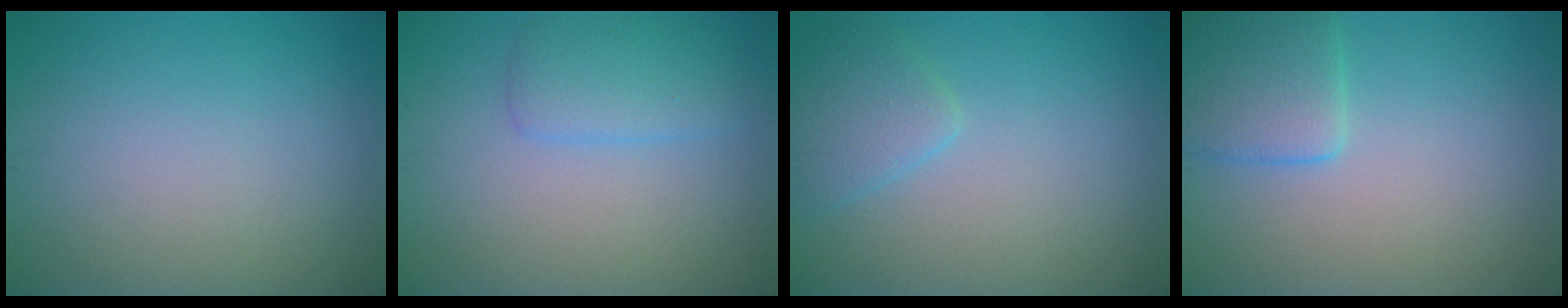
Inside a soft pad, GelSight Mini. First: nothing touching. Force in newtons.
{"total": 2.8, "press": 2.8, "slide": 0.2}
{"total": 2.5, "press": 2.5, "slide": 0.2}
{"total": 3.7, "press": 3.7, "slide": 0.2}